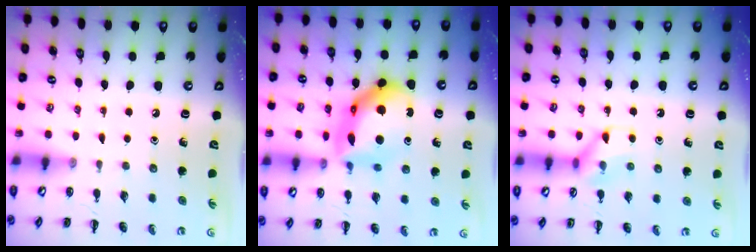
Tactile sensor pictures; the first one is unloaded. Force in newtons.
{"total": 15.3, "press": 15.3, "slide": 0.9}
{"total": 9.2, "press": 9.2, "slide": 0.7}